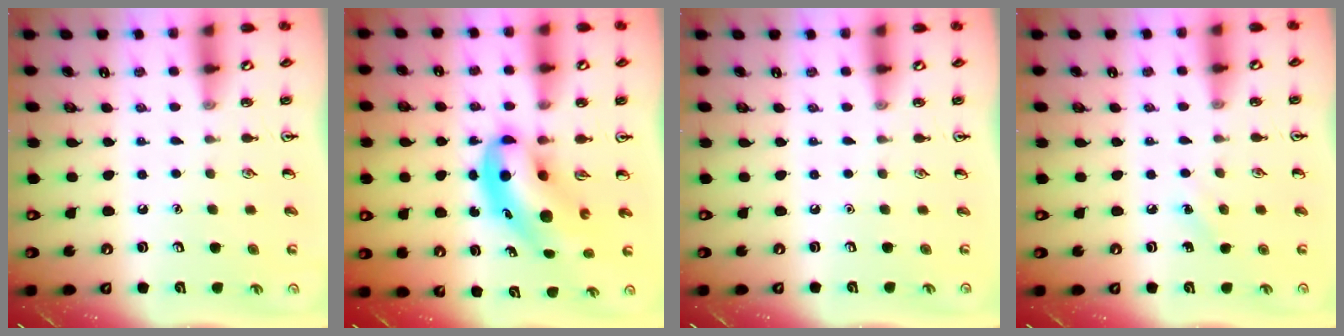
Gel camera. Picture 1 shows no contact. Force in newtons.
{"total": 8.4, "press": 8.1, "slide": 2.5}
{"total": 0.0}
{"total": 5.2, "press": 4.9, "slide": 1.7}